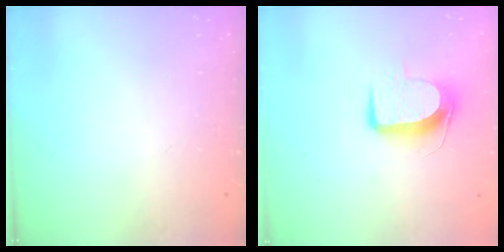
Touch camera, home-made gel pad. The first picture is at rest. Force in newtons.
{"total": 9.5, "press": 9.5, "slide": 0.3}